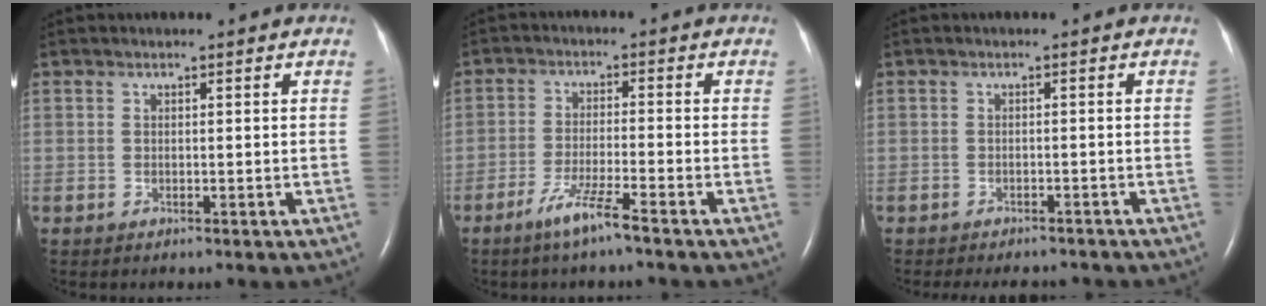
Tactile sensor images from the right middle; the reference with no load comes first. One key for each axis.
{"total": 5.5, "fx": -3.9, "fy": -0.5, "fz": 3.9, "tx": -0.081, "ty": -0.012, "tz": -0.078}
{"total": 7.2, "fx": -6.5, "fy": 2.1, "fz": 2.1, "tx": -0.026, "ty": -0.004, "tz": -0.079}